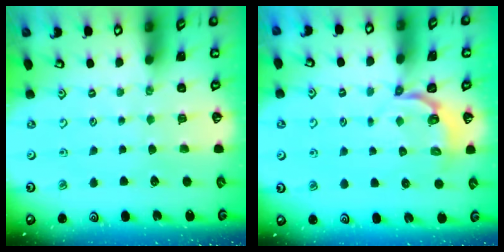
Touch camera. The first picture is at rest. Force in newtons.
{"total": 3.4, "press": 2.5, "slide": 2.3}